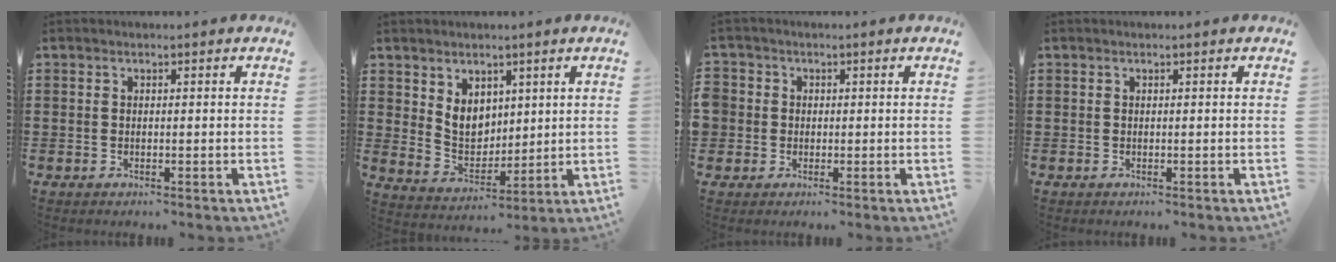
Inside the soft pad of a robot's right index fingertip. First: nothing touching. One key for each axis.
{"total": 5.8, "fx": 2.4, "fy": 4.6, "fz": 2.6, "tx": -0.052, "ty": 0.003, "tz": 0.045}
{"total": 1.9, "fx": -0.2, "fy": 1.9, "fz": 0.1, "tx": -0.011, "ty": 0.008, "tz": -0.008}
{"total": 0.0}